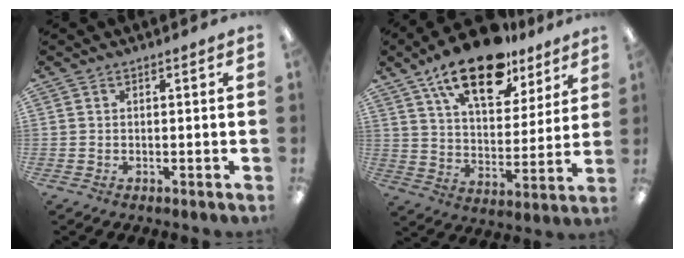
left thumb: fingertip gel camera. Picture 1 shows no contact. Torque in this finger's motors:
{"motor_torque": [0.55, 0.61, 1.59, -1.18, 0.39]}